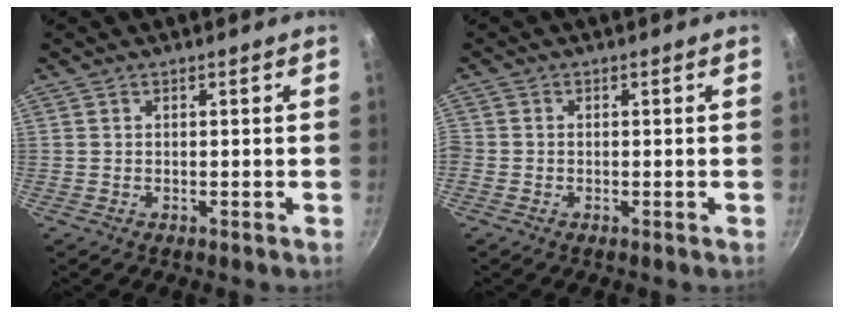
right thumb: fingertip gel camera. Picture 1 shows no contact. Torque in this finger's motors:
{"motor_torque": [-0.13, -0.10, 0.55, 0.43, 0.11]}